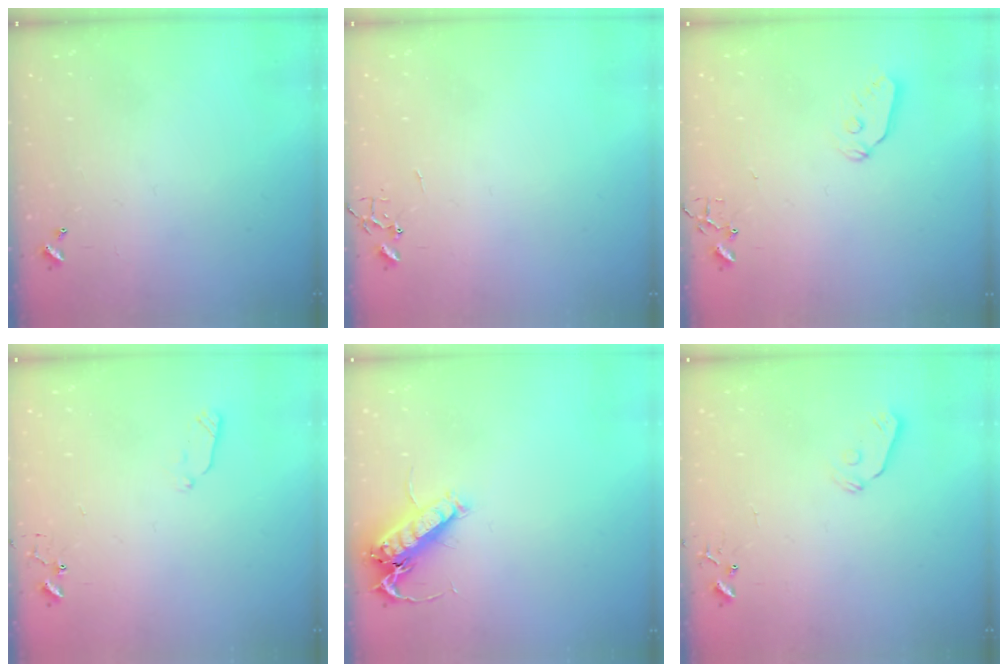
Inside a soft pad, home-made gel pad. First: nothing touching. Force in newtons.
{"total": 0.0}
{"total": 6.4, "press": 6.4, "slide": 0.3}
{"total": 4.7, "press": 4.6, "slide": 0.9}
{"total": 14.1, "press": 14.0, "slide": 1.8}
{"total": 4.3, "press": 4.3, "slide": 0.7}